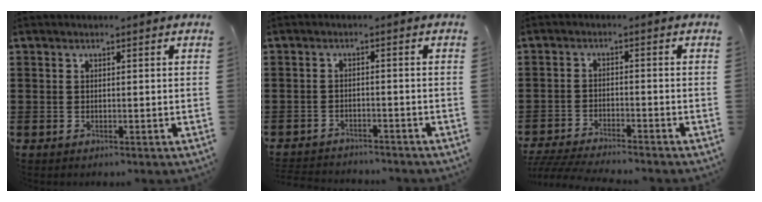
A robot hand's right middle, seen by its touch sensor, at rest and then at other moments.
{"total": 2.2, "force": [-2.2, 0.3, -0.1], "torque": [-0.006, -0.001, -0.048]}
{"total": 4.1, "force": [-4.0, -0.1, 0.9], "torque": [-0.028, -0.010, -0.085]}